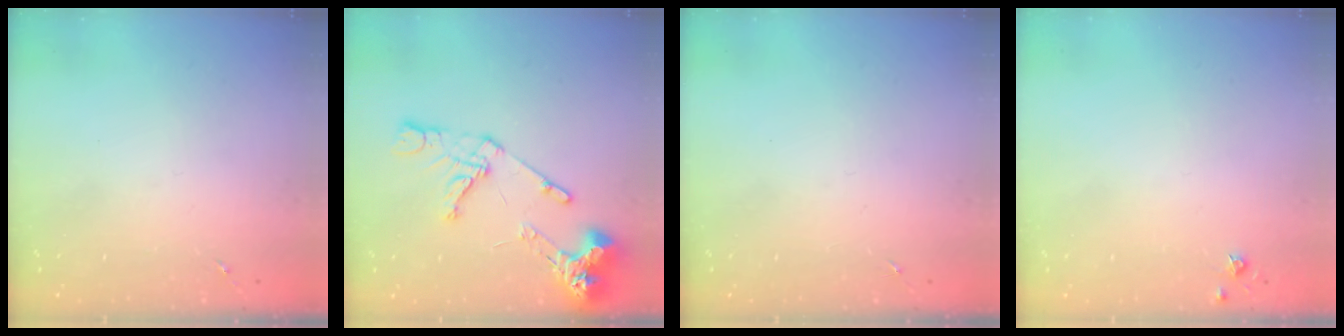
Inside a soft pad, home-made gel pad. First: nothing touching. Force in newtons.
{"total": 15.7, "press": 15.5, "slide": 1.9}
{"total": 0.0}
{"total": 3.8, "press": 3.8, "slide": 0.5}